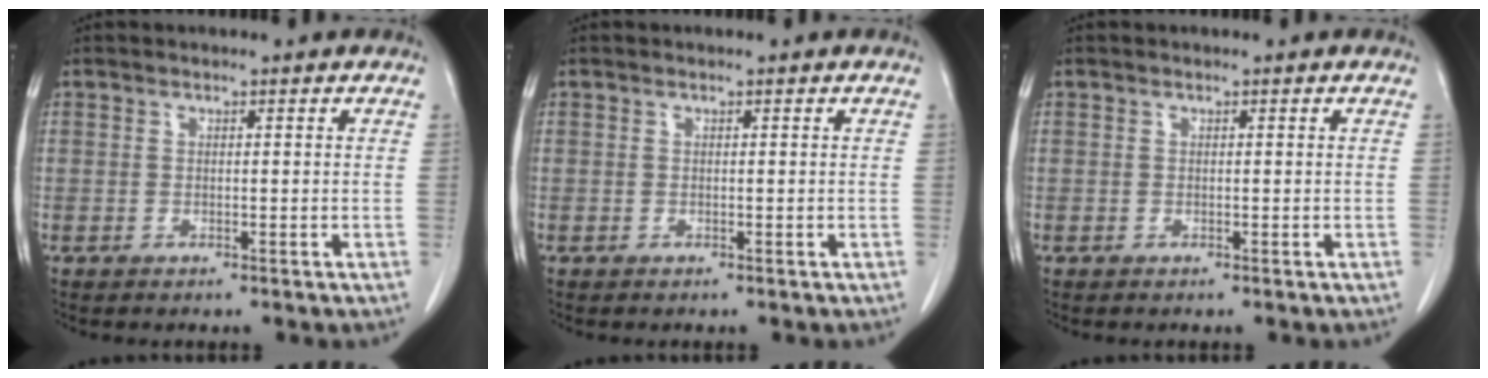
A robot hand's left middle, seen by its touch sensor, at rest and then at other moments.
{"total": 0.0}
{"total": 0.0}